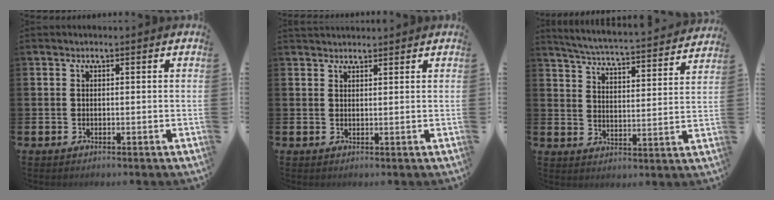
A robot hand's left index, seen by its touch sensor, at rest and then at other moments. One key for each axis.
{"total": 1.6, "fx": 1.5, "fy": 0.3, "fz": 0.0, "tx": 0.007, "ty": -0.005, "tz": 0.027}
{"total": 5.1, "fx": 4.9, "fy": 0.1, "fz": 1.3, "tx": -0.048, "ty": -0.043, "tz": 0.081}